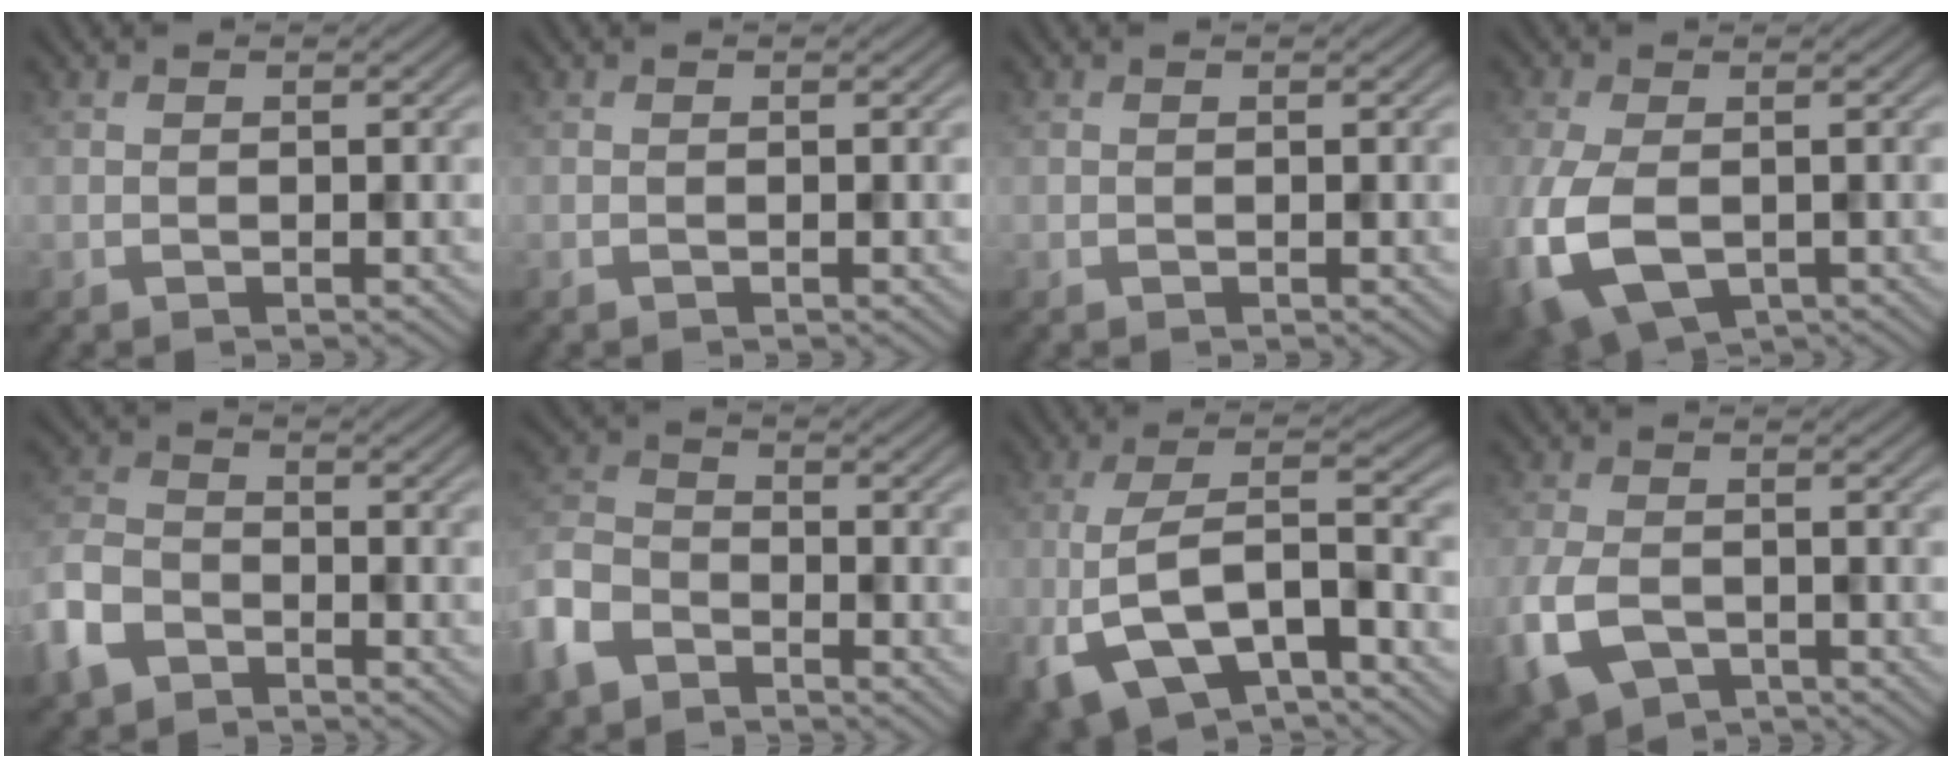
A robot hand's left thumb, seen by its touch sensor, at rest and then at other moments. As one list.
[{"total": 0.0}, {"total": 0.0}, {"total": 8.8, "force": [-2.7, 5.1, 6.6], "torque": [-0.181, -0.027, -0.046]}, {"total": 7.0, "force": [-4.6, 4.1, 3.3], "torque": [-0.091, -0.006, -0.109]}, {"total": 8.0, "force": [-5.4, 4.4, 3.9], "torque": [-0.101, -0.008, -0.129]}, {"total": 12.5, "force": [-5.3, 5.0, 10.1], "torque": [-0.204, -0.013, -0.100]}, {"total": 7.1, "force": [-3.6, 4.1, 4.6], "torque": [-0.119, -0.018, -0.070]}]